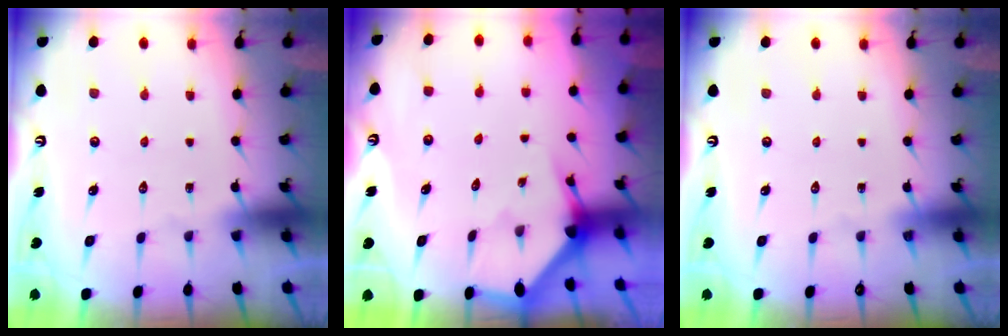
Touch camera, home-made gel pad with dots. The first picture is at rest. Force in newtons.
{"total": 2.5, "press": 2.5, "slide": 0.2}
{"total": 0.0}